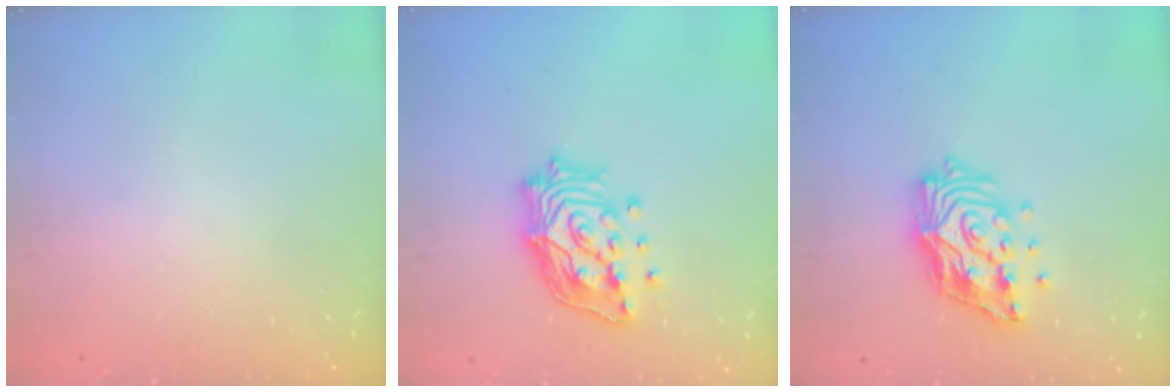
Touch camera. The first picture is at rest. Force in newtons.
{"total": 16.9, "press": 16.7, "slide": 2.7}
{"total": 15.4, "press": 15.3, "slide": 2.1}